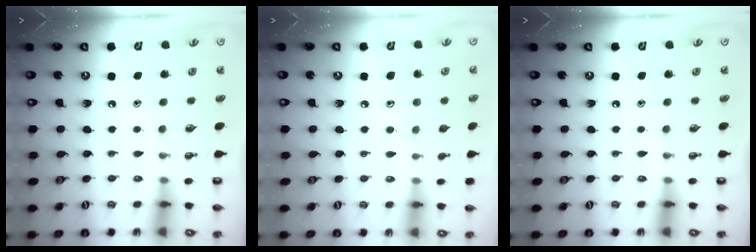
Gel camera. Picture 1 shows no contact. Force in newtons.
{"total": 5.4, "press": 5.4, "slide": 0.5}
{"total": 0.0}